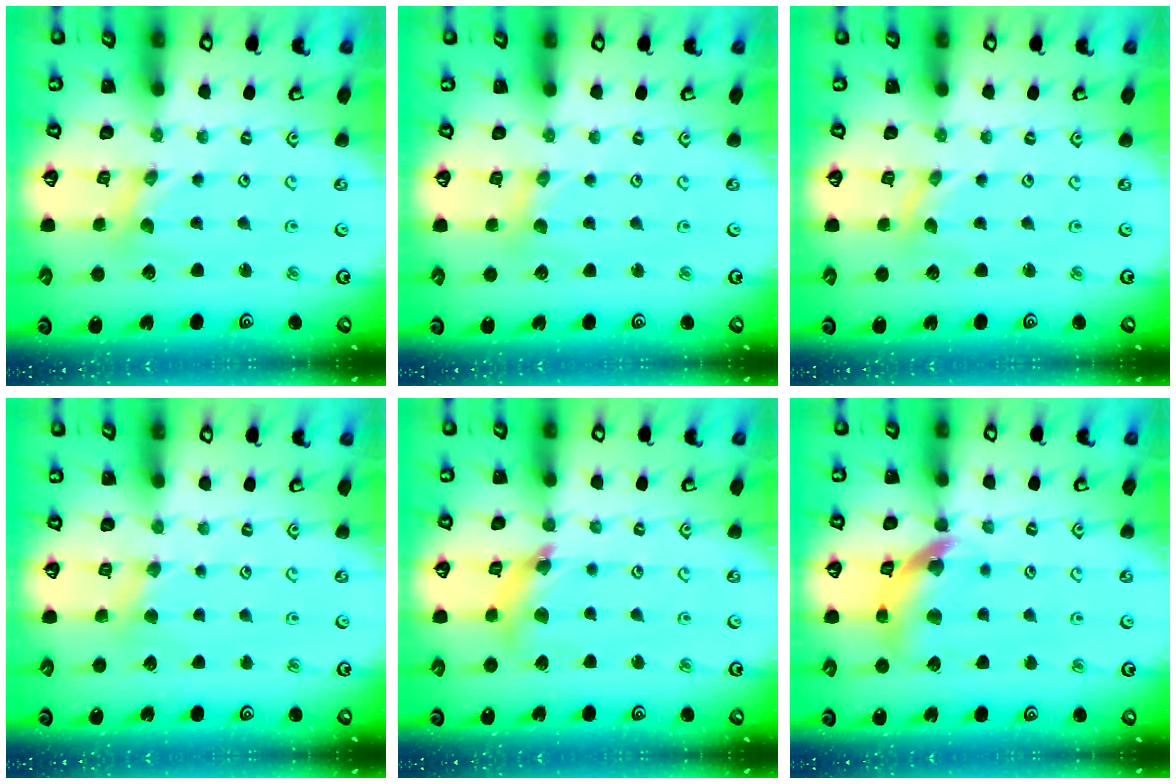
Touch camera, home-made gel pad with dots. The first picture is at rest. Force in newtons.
{"total": 1.6, "press": 1.6, "slide": 0.3}
{"total": 0.0}
{"total": 2.3, "press": 2.3, "slide": 0.4}
{"total": 9.9, "press": 9.8, "slide": 1.1}
{"total": 11.5, "press": 11.4, "slide": 1.5}